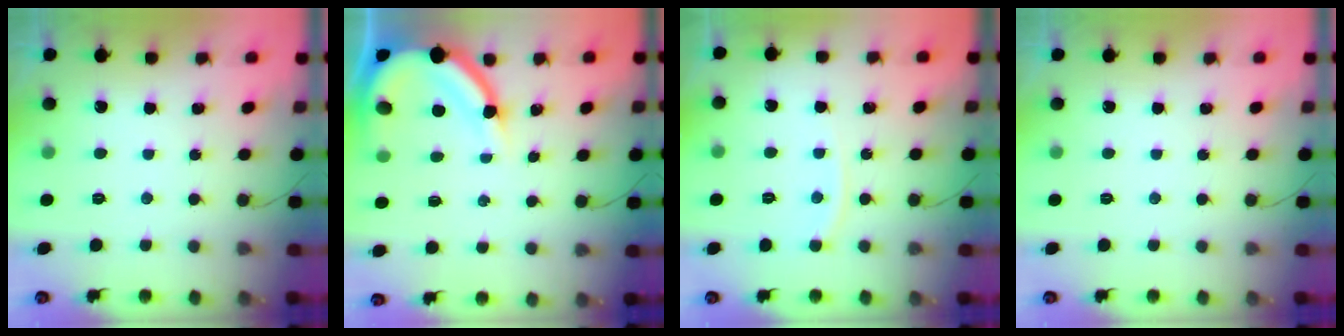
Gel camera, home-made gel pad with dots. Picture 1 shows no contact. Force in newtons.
{"total": 12.1, "press": 12.0, "slide": 1.0}
{"total": 4.3, "press": 4.2, "slide": 0.6}
{"total": 0.0}